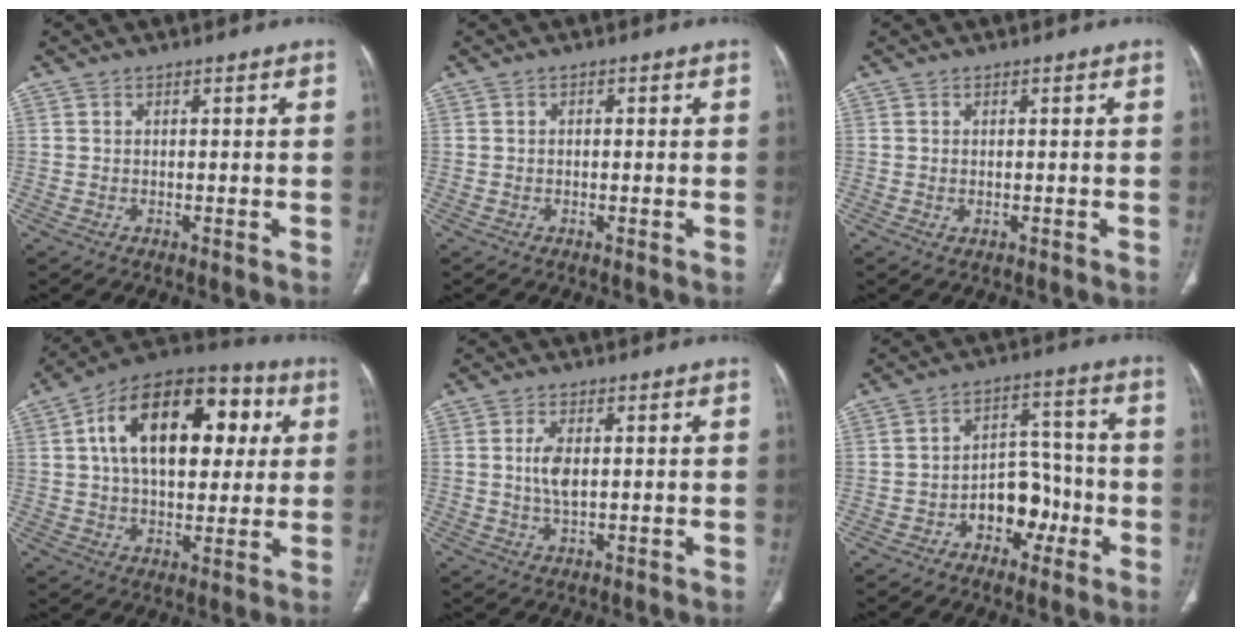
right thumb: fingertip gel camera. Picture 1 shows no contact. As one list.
[{"total": 0.8, "force": [0.1, 0.5, 0.6], "torque": [-0.008, 0.002, 0.001]}, {"total": 1.0, "force": [-0.2, 0.6, 0.7], "torque": [-0.016, 0.002, 0.001]}, {"total": 24.1, "force": [5.8, 13.9, 18.8], "torque": [-0.270, 0.021, 0.083]}, {"total": 4.5, "force": [0.5, 2.1, 3.9], "torque": [-0.083, -0.002, 0.013]}, {"total": 9.6, "force": [-3.7, 6.7, 5.8], "torque": [-0.044, 0.054, -0.058]}]